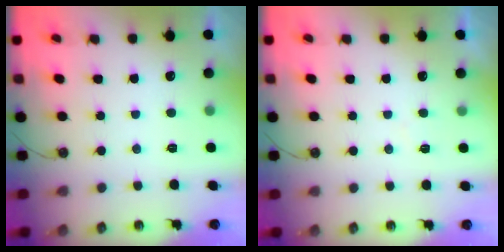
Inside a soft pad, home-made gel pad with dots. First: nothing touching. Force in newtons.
{"total": 3.4, "press": 3.3, "slide": 0.5}